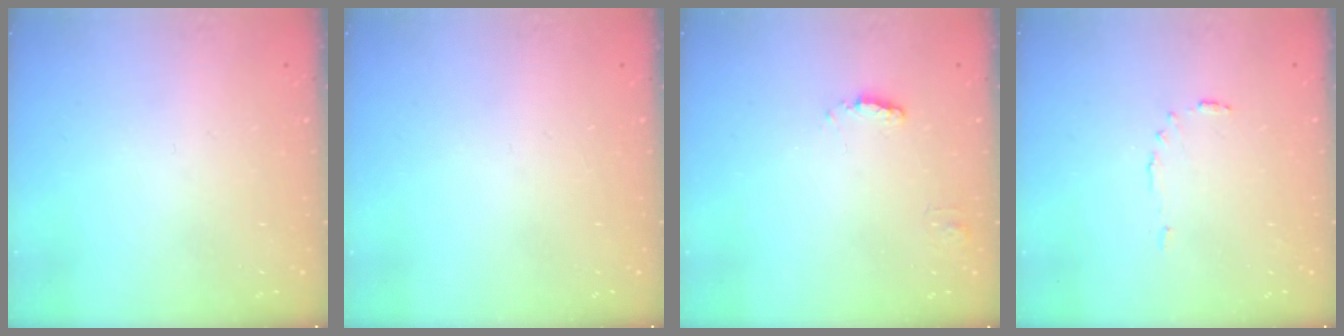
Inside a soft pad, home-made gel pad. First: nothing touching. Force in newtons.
{"total": 0.0}
{"total": 5.0, "press": 5.0, "slide": 0.4}
{"total": 3.8, "press": 3.8, "slide": 0.4}